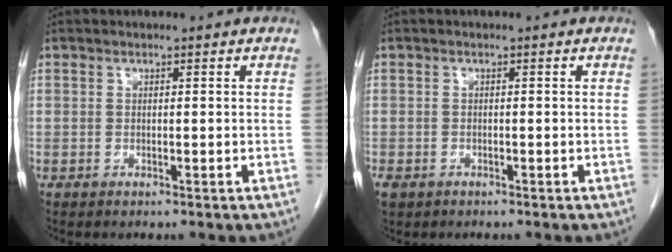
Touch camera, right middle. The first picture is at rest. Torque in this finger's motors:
{"motor_torque": [0.22, -0.29, 0.20, 0.10]}